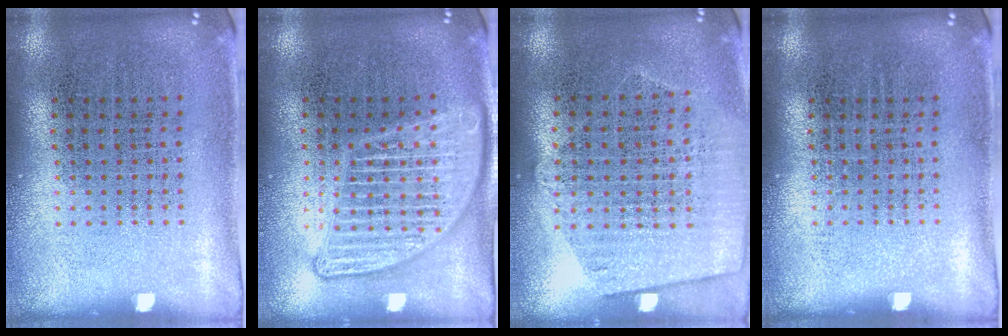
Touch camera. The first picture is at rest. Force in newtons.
{"total": 2.8, "press": 2.8, "slide": 0.3}
{"total": 1.3, "press": 1.1, "slide": 0.6}
{"total": 0.0}